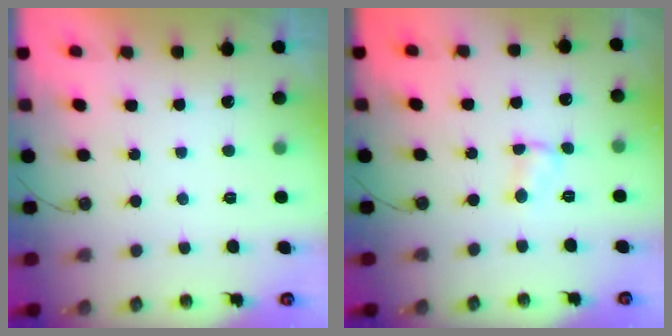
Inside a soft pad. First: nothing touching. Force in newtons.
{"total": 2.7, "press": 2.7, "slide": 0.3}